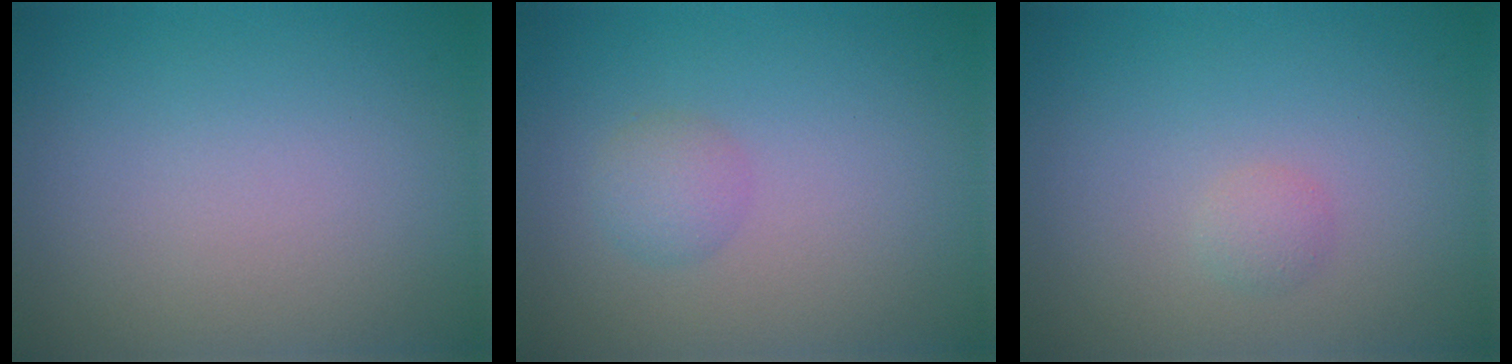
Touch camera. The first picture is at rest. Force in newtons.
{"total": 1.6, "press": 1.6, "slide": 0.1}
{"total": 0.9, "press": 0.9, "slide": 0.0}